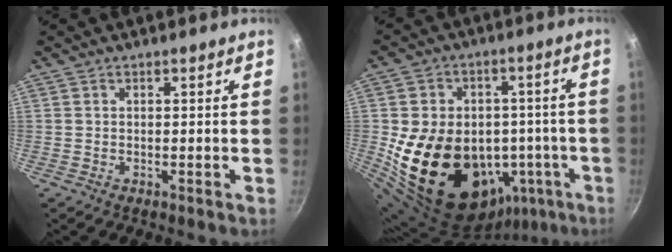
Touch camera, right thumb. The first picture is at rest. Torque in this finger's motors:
{"motor_torque": [-0.53, 2.36, 2.32, -0.45, 0.30]}